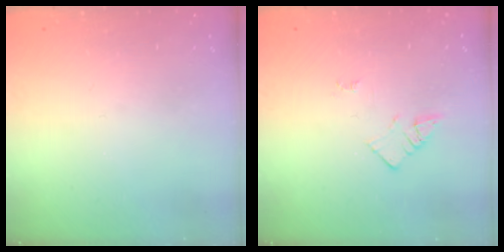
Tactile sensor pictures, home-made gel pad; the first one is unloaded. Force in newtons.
{"total": 2.1, "press": 2.1, "slide": 0.3}